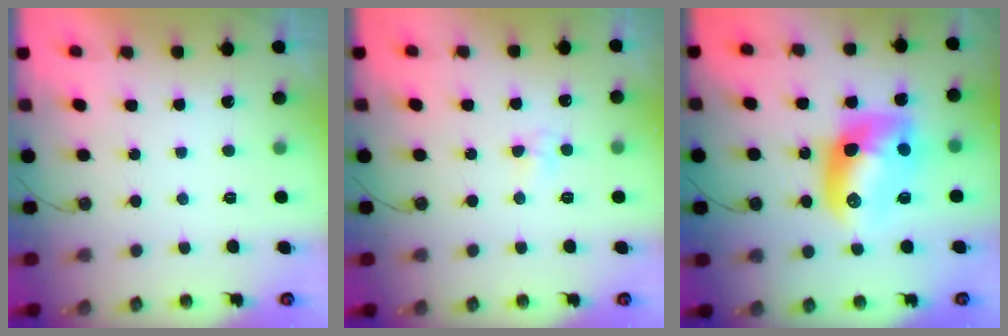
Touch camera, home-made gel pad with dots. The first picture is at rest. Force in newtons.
{"total": 3.2, "press": 3.2, "slide": 0.3}
{"total": 14.0, "press": 14.0, "slide": 1.3}